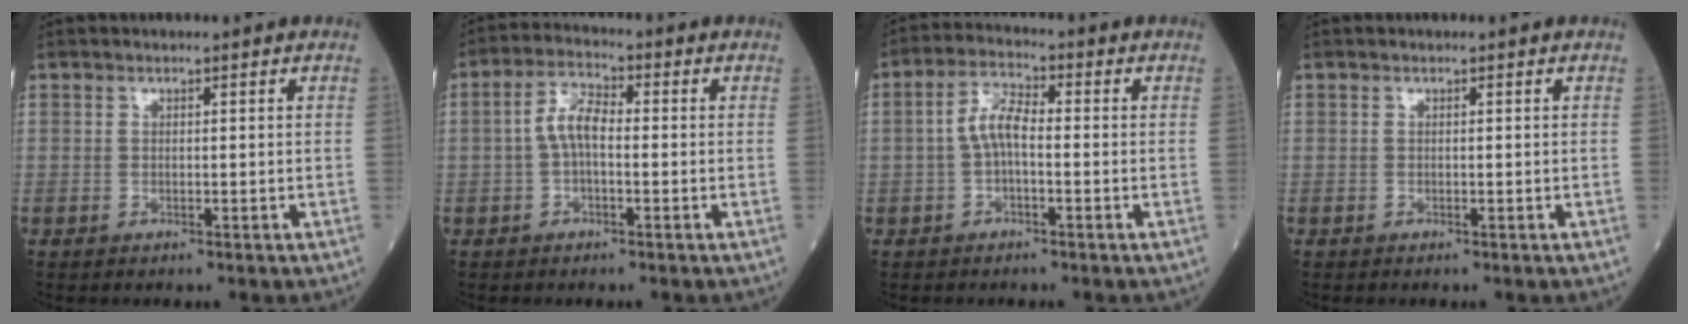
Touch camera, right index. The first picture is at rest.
{"total": 5.0, "force": [-0.3, 2.1, 4.6], "torque": [-0.090, 0.014, -0.010]}
{"total": 5.1, "force": [-0.7, 1.6, 4.8], "torque": [-0.095, 0.014, -0.017]}
{"total": 0.0}